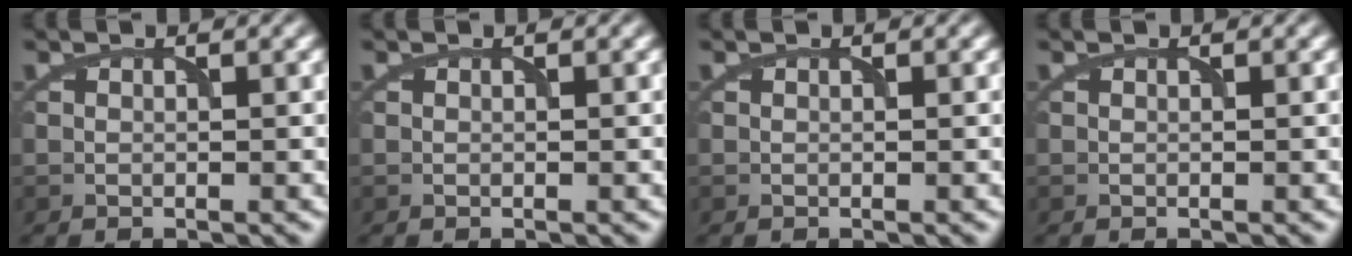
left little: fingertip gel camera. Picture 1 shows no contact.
{"total": 0.0}
{"total": 0.0}
{"total": 0.0}